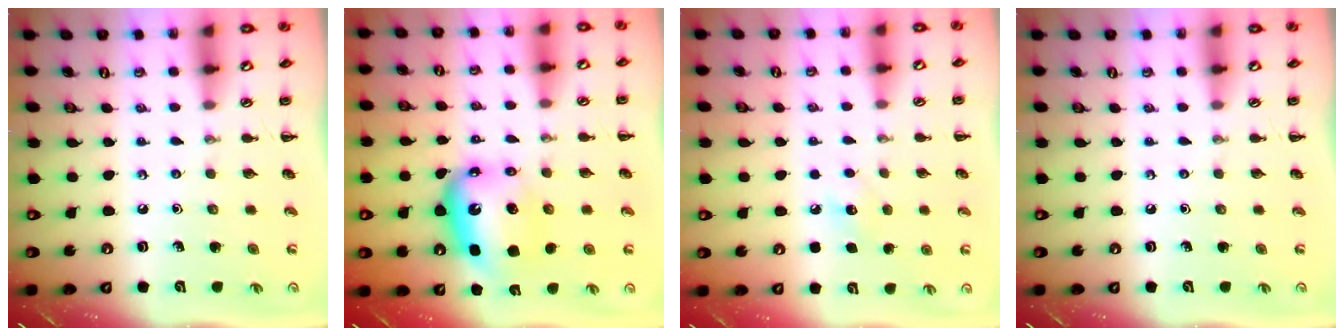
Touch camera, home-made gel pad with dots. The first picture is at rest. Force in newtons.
{"total": 9.3, "press": 8.9, "slide": 2.8}
{"total": 6.7, "press": 6.5, "slide": 1.5}
{"total": 0.0}